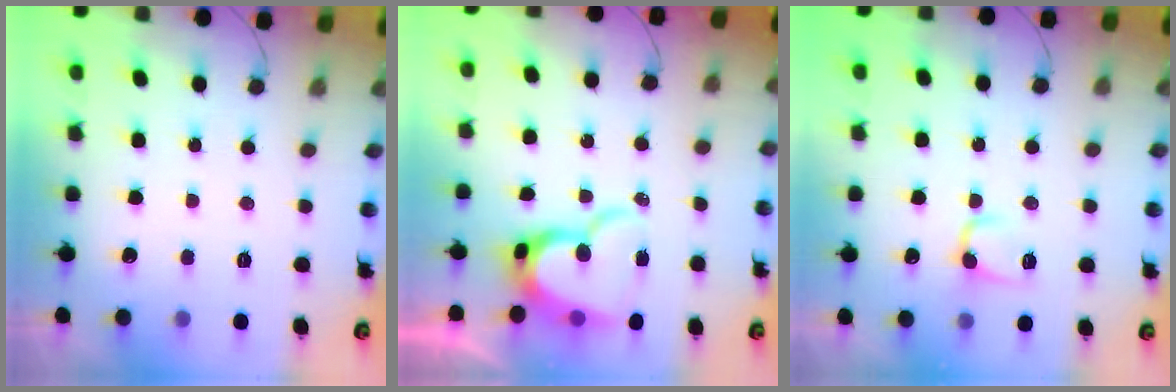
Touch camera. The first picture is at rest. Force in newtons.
{"total": 14.0, "press": 13.9, "slide": 1.4}
{"total": 5.1, "press": 5.1, "slide": 0.6}